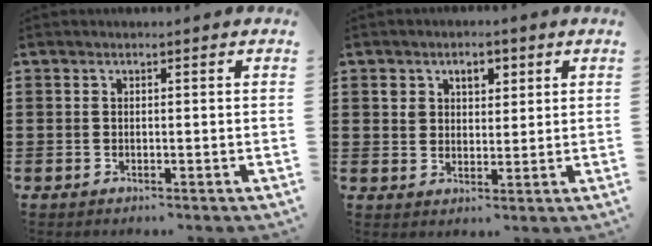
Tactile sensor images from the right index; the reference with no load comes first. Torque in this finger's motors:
{"motor_torque": [0.04, -0.02, 0.19, 0.06]}